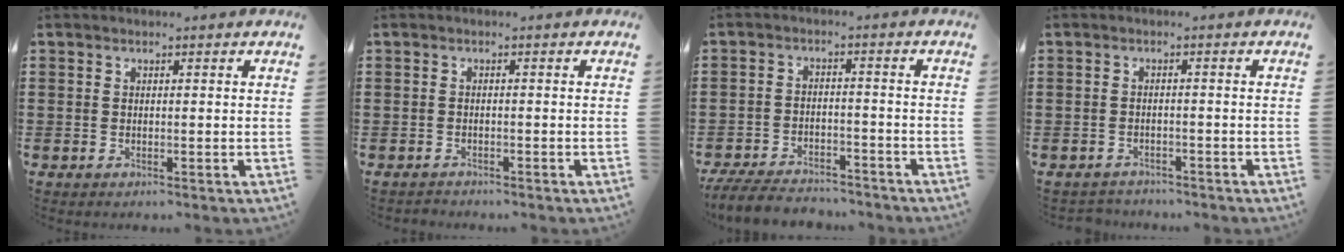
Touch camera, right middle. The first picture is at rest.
{"total": 1.1, "force": [-1.0, 0.4, -0.1], "torque": [-0.001, 0.005, -0.024]}
{"total": 5.8, "force": [-5.5, 1.2, 1.2], "torque": [-0.027, 0.009, -0.109]}
{"total": 1.8, "force": [-1.7, 0.5, -0.2], "torque": [-0.003, 0.002, -0.040]}